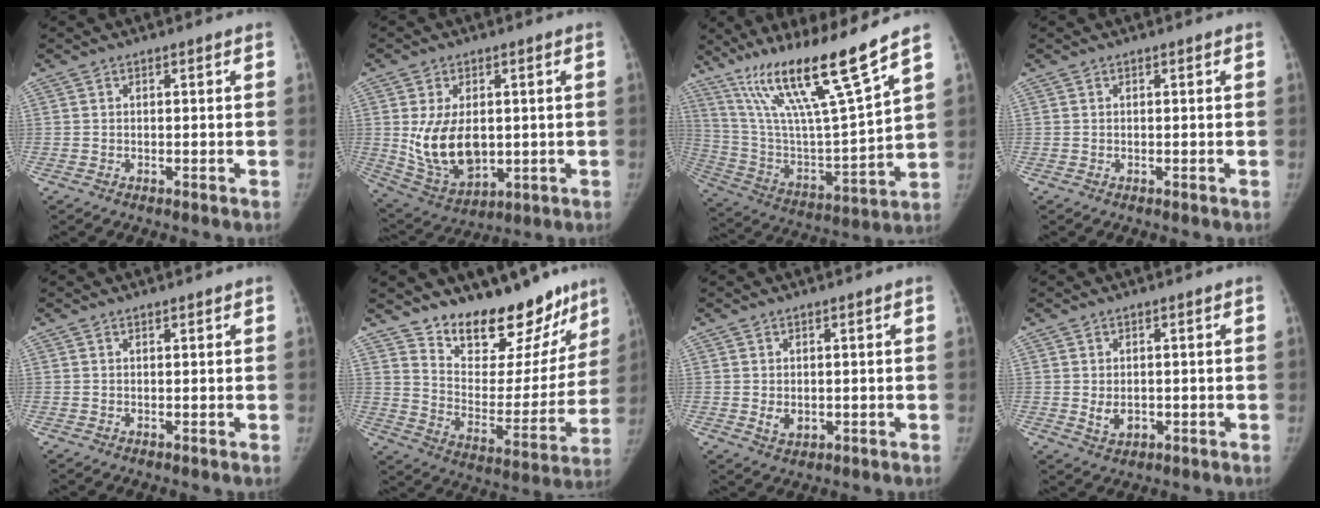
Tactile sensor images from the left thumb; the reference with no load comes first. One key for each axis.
{"total": 12.8, "fx": 0.6, "fy": 8.3, "fz": 9.7, "tx": -0.153, "ty": -0.014, "tz": 0.038}
{"total": 22.0, "fx": 14.9, "fy": 1.2, "fz": 16.2, "tx": -0.268, "ty": -0.062, "tz": 0.276}
{"total": 0.0}
{"total": 0.8, "fx": 0.7, "fy": 0.3, "fz": 0.3, "tx": -0.007, "ty": -0.004, "tz": 0.011}
{"total": 22.9, "fx": 18.1, "fy": 9.9, "fz": 9.9, "tx": -0.099, "ty": -0.120, "tz": 0.274}
{"total": 2.8, "fx": 0.1, "fy": 2.1, "fz": 1.9, "tx": -0.024, "ty": -0.006, "tz": 0.012}
{"total": 3.2, "fx": -0.1, "fy": 2.4, "fz": 2.2, "tx": -0.029, "ty": -0.006, "tz": 0.010}